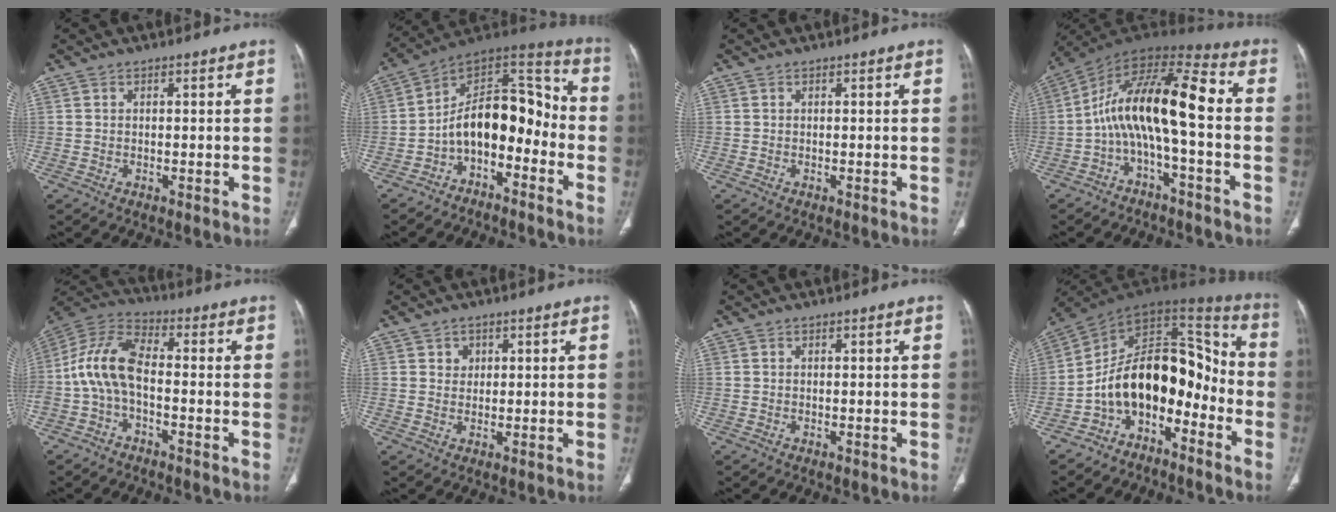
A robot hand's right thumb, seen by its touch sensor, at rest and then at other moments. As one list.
[{"total": 14.6, "force": [-4.9, 8.6, 10.8], "torque": [-0.137, 0.102, -0.091]}, {"total": 0.0}, {"total": 14.8, "force": [-2.3, 5.0, 13.7], "torque": [-0.240, 0.081, -0.051]}, {"total": 11.5, "force": [-2.0, 5.9, 9.7], "torque": [-0.206, 0.037, -0.049]}, {"total": 2.1, "force": [0.9, 1.8, 0.6], "torque": [0.003, -0.004, 0.012]}, {"total": 0.0}, {"total": 17.0, "force": [-6.9, 10.2, 11.6], "torque": [-0.150, 0.119, -0.128]}]